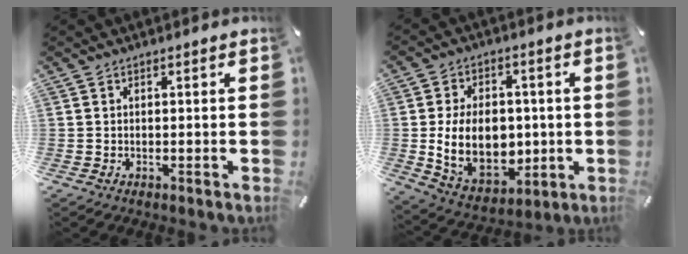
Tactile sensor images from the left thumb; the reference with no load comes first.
{"total": 16.1, "force": [-0.9, 11.5, 11.2], "torque": [-0.208, 0.000, -0.009]}